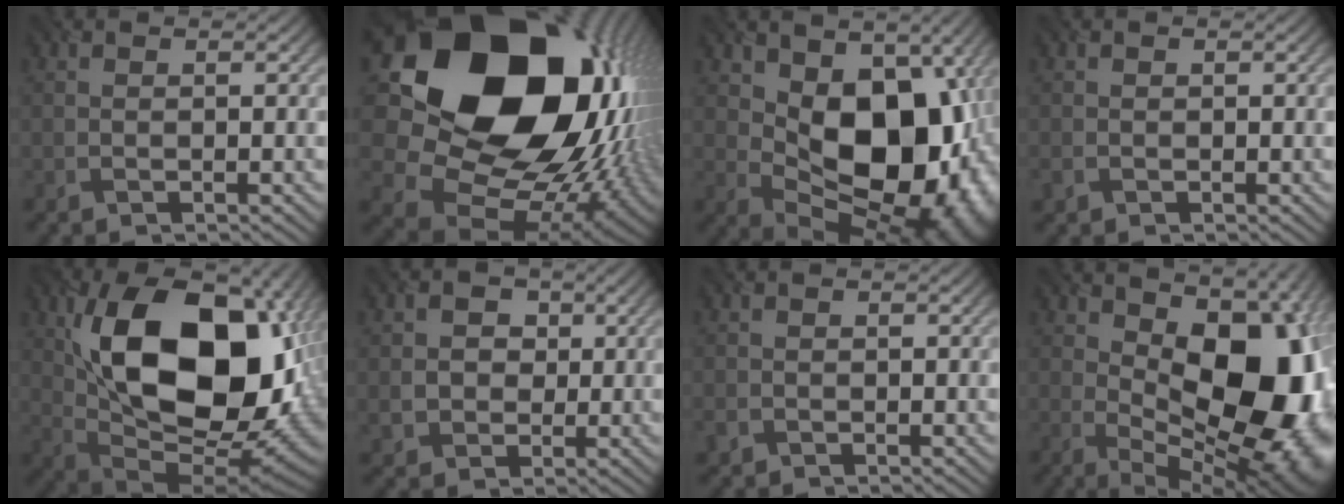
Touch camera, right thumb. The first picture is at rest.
{"total": 23.6, "force": [6.2, 18.1, 13.9], "torque": [-0.310, -0.034, 0.141]}
{"total": 16.6, "force": [2.3, 10.6, 12.6], "torque": [-0.160, -0.014, 0.051]}
{"total": 1.2, "force": [-0.3, 1.2, 0.3], "torque": [-0.008, -0.006, -0.009]}
{"total": 21.1, "force": [4.3, 12.6, 16.3], "torque": [-0.296, -0.013, 0.094]}
{"total": 4.6, "force": [0.6, 4.2, 1.6], "torque": [-0.051, 0.003, 0.000]}
{"total": 1.7, "force": [-0.6, 1.5, 0.4], "torque": [-0.010, -0.008, -0.016]}
{"total": 19.8, "force": [3.3, 10.9, 16.2], "torque": [-0.180, 0.004, 0.063]}